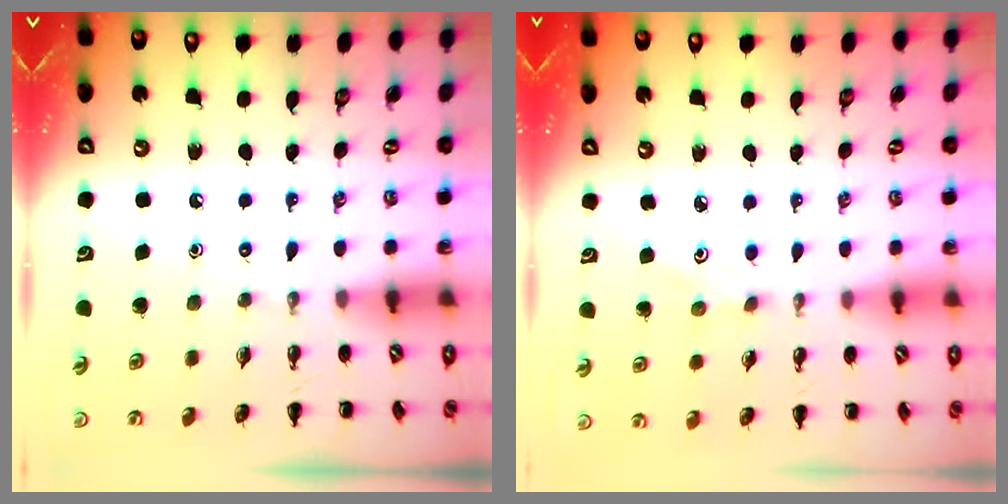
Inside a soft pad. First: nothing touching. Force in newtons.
{"total": 1.5, "press": 1.4, "slide": 0.5}